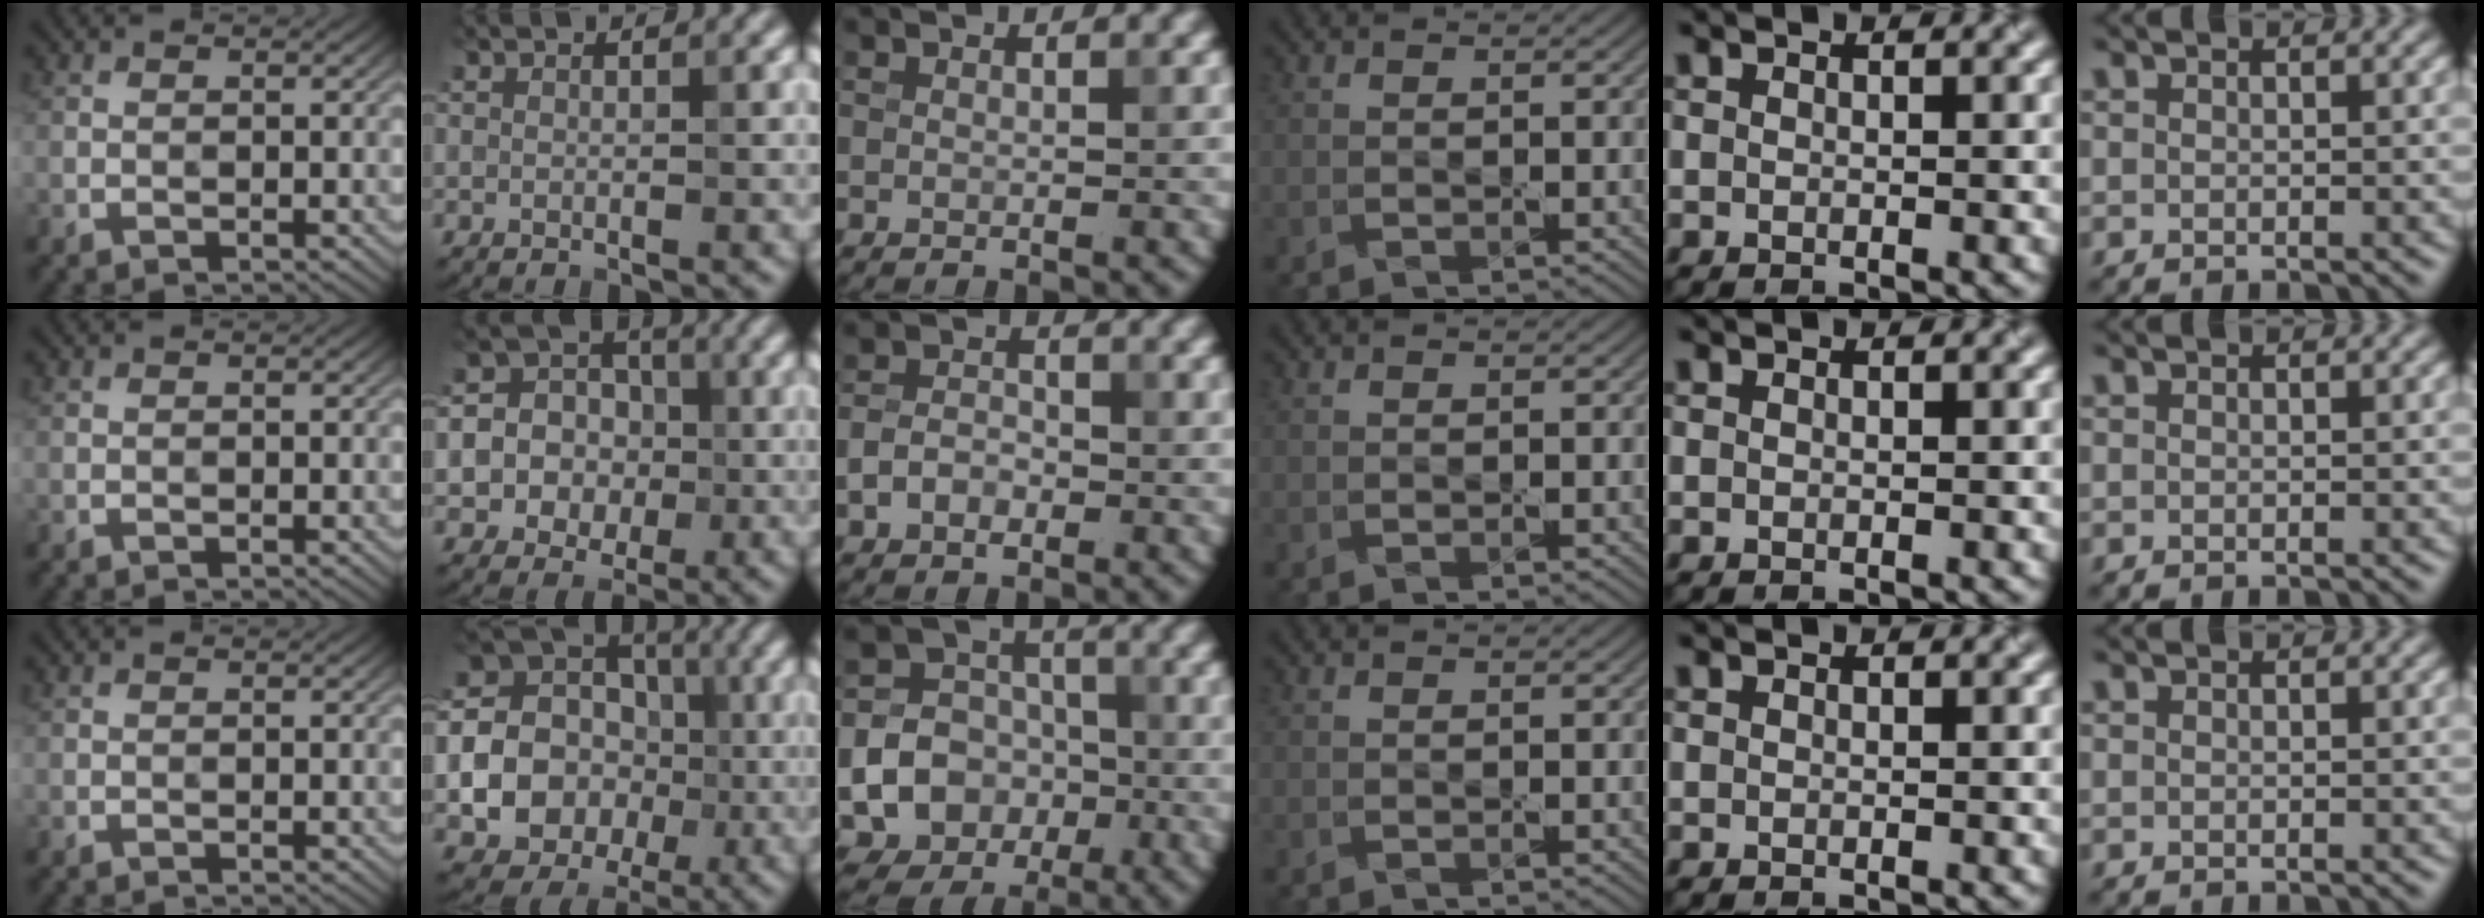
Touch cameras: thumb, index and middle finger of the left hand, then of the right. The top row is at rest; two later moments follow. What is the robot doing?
{"motion": "press", "object": "gel pad"}